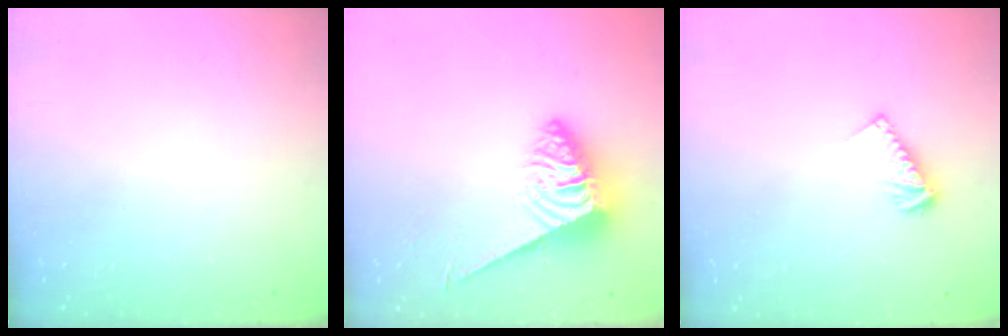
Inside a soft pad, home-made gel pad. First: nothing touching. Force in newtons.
{"total": 7.0, "press": 7.0, "slide": 0.3}
{"total": 6.9, "press": 6.8, "slide": 0.6}